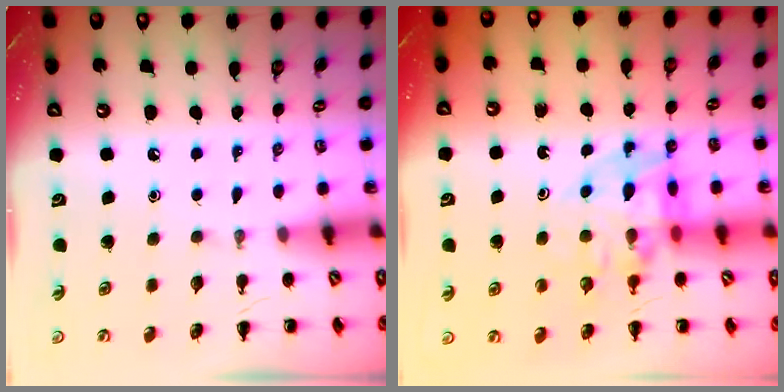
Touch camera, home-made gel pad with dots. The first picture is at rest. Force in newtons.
{"total": 11.6, "press": 11.2, "slide": 3.1}